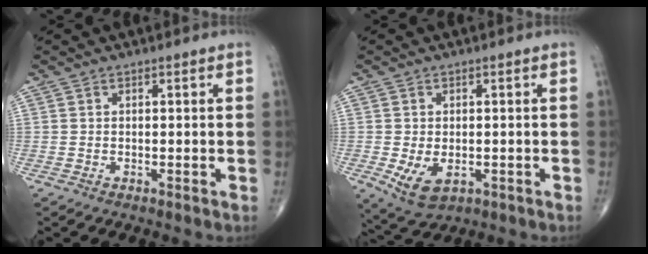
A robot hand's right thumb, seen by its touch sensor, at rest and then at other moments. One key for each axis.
{"total": 6.4, "fx": -1.6, "fy": 3.9, "fz": 4.8, "tx": -0.085, "ty": -0.008, "tz": -0.014}